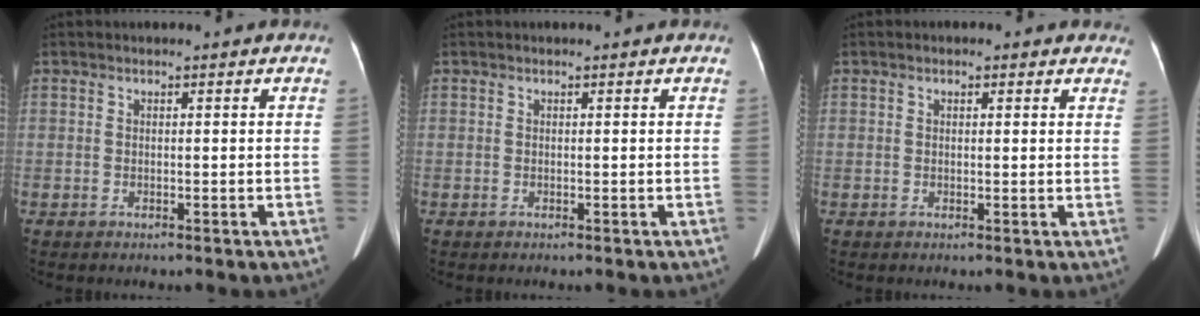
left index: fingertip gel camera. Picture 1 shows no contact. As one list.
[{"total": 0.0}, {"total": 2.8, "force": [1.8, 1.3, 1.6], "torque": [-0.011, 0.013, 0.018]}]